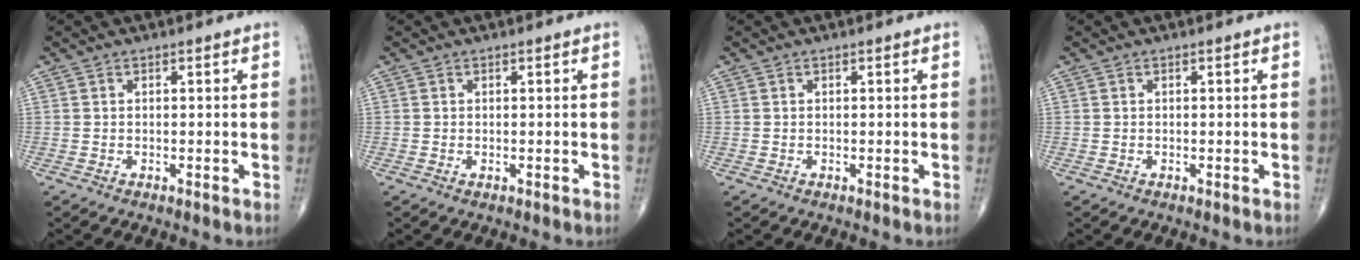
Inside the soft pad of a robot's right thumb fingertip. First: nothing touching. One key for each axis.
{"total": 0.0}
{"total": 0.0}
{"total": 0.0}